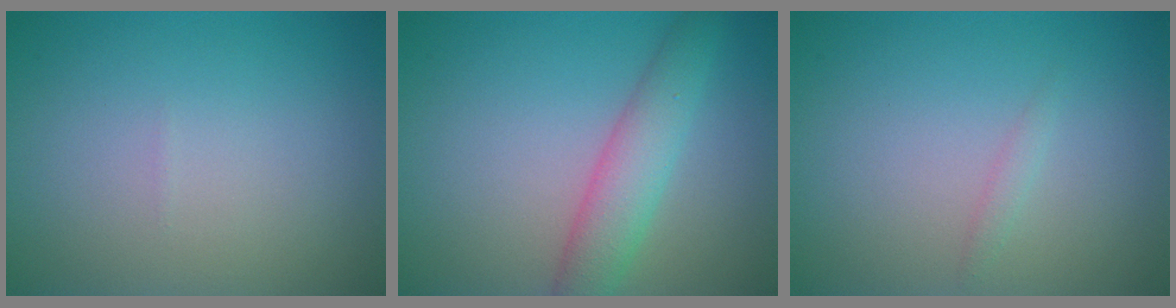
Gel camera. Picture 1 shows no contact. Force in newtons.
{"total": 4.2, "press": 4.2, "slide": 0.2}
{"total": 0.7, "press": 0.7, "slide": 0.1}